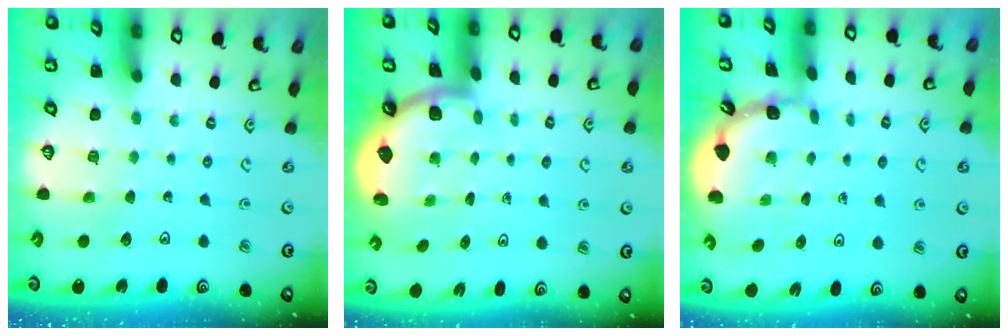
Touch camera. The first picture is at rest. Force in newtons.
{"total": 1.9, "press": 1.9, "slide": 0.3}
{"total": 1.7, "press": 1.7, "slide": 0.1}